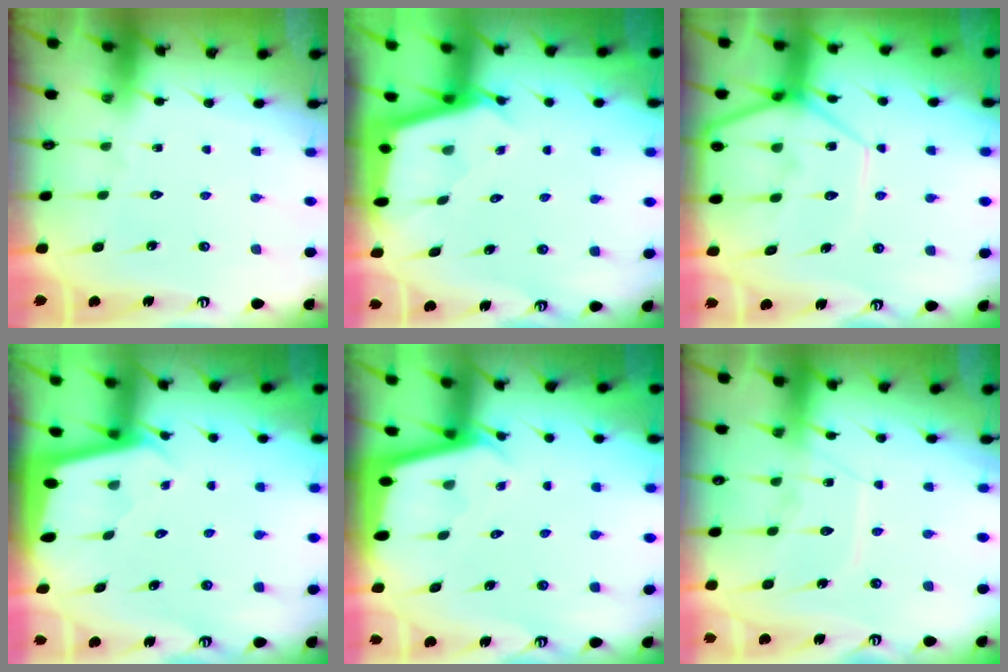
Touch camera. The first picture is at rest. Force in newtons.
{"total": 2.5, "press": 2.5, "slide": 0.1}
{"total": 11.6, "press": 11.5, "slide": 0.9}
{"total": 1.9, "press": 1.9, "slide": 0.1}
{"total": 2.3, "press": 2.3, "slide": 0.1}
{"total": 9.9, "press": 9.9, "slide": 0.9}